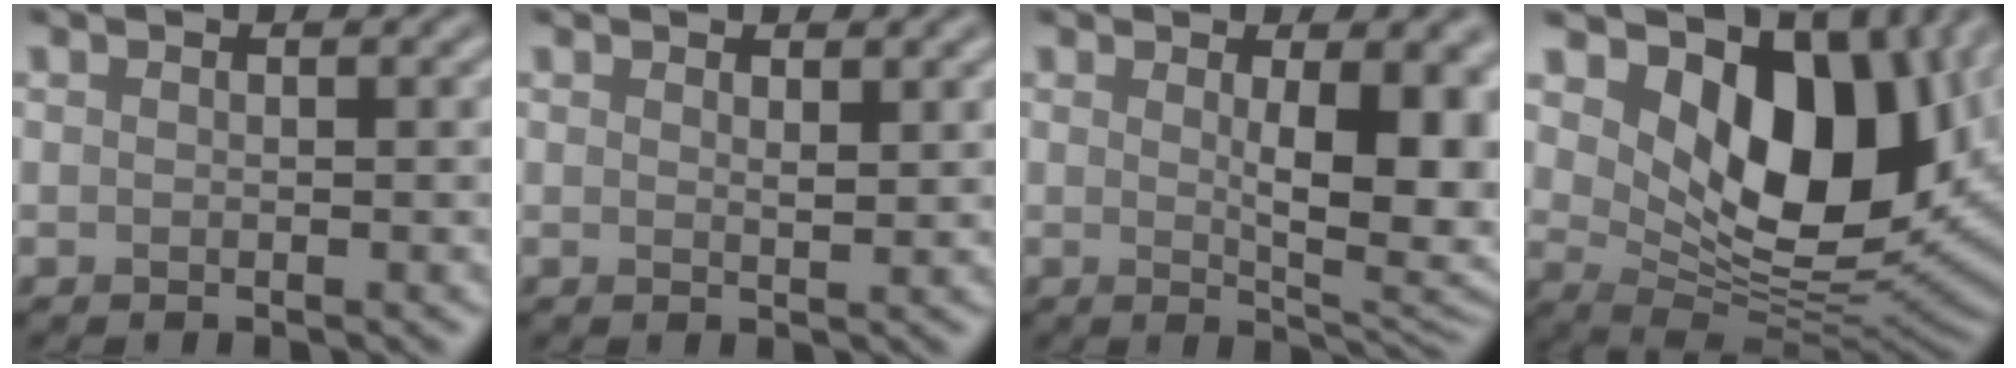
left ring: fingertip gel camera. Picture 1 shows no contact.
{"total": 0.9, "force": [0.7, 0.2, 0.5], "torque": [-0.008, -0.003, 0.013]}
{"total": 8.0, "force": [0.9, 2.4, 7.6], "torque": [-0.102, -0.009, 0.023]}
{"total": 12.4, "force": [4.4, 7.1, 9.1], "torque": [-0.138, -0.018, 0.081]}